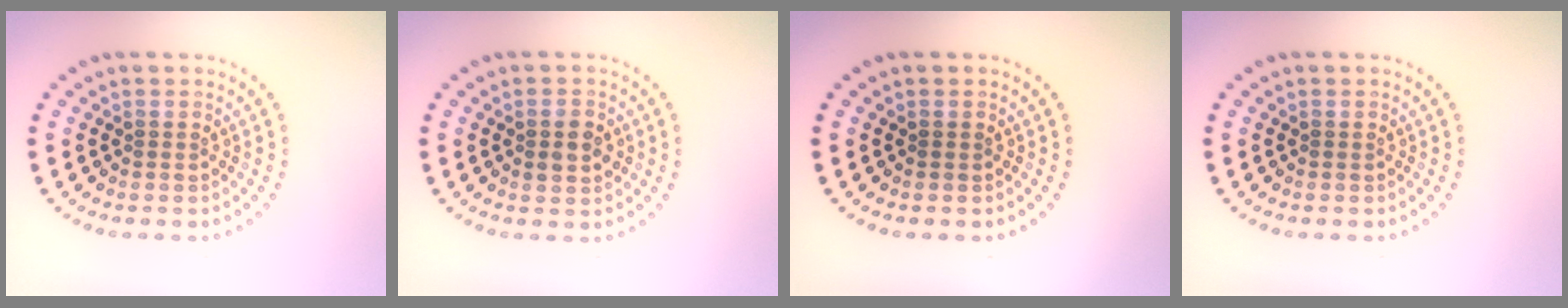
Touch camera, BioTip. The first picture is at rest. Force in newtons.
{"total": 2.1, "press": 2.1, "slide": 0.1}
{"total": 0.0}
{"total": 0.0}